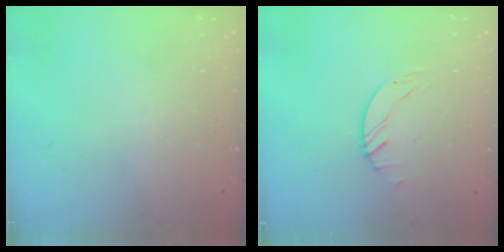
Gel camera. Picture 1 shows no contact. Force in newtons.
{"total": 1.5, "press": 1.4, "slide": 0.1}